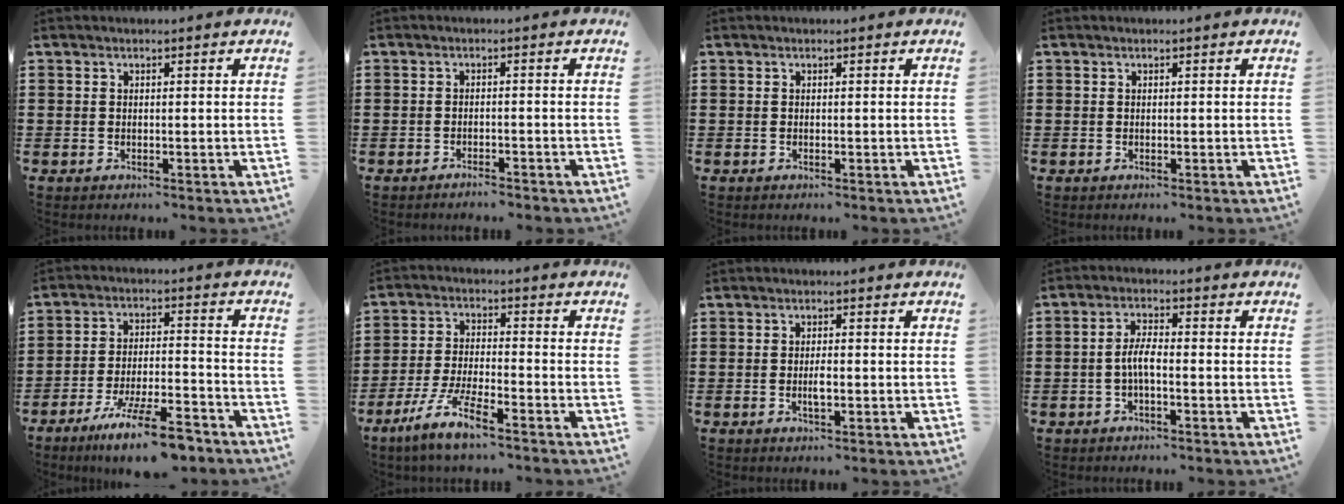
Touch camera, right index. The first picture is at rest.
{"total": 1.4, "force": [-1.4, 0.1, 0.3], "torque": [-0.011, 0.002, -0.027]}
{"total": 0.0}
{"total": 0.0}
{"total": 11.3, "force": [-8.7, 1.7, 7.1], "torque": [-0.128, 0.018, -0.162]}
{"total": 6.8, "force": [-5.4, 0.4, 4.1], "torque": [-0.100, -0.012, -0.108]}
{"total": 2.2, "force": [-0.4, 0.7, 2.0], "torque": [-0.038, 0.001, -0.008]}
{"total": 3.8, "force": [-0.9, 1.1, 3.5], "torque": [-0.078, 0.000, -0.022]}